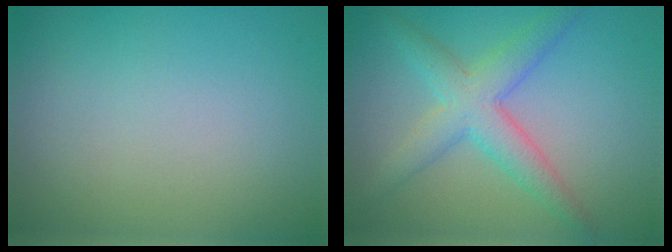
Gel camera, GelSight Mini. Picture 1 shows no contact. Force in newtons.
{"total": 4.7, "press": 4.7, "slide": 0.2}